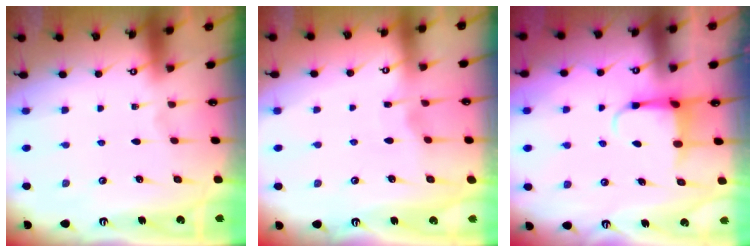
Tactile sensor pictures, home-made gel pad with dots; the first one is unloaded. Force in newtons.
{"total": 2.7, "press": 2.6, "slide": 0.3}
{"total": 4.5, "press": 4.5, "slide": 0.5}